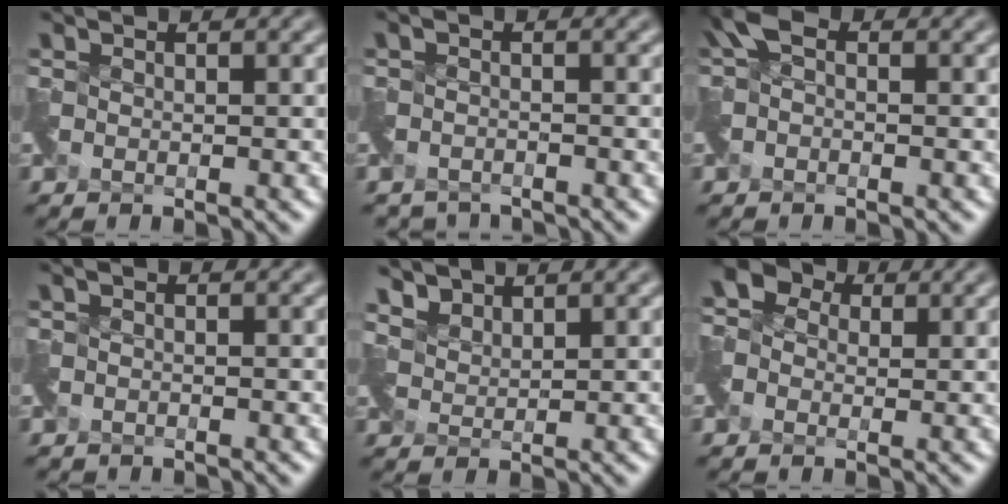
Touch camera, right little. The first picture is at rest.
{"total": 2.6, "force": [-2.5, 0.7, -0.3], "torque": [0.009, -0.020, -0.049]}
{"total": 1.4, "force": [-0.4, 1.0, 0.9], "torque": [-0.022, 0.000, -0.016]}
{"total": 0.9, "force": [-0.8, 0.3, -0.4], "torque": [0.006, -0.008, -0.017]}
{"total": 2.8, "force": [2.7, 0.8, 0.1], "torque": [-0.014, 0.001, 0.063]}
{"total": 3.1, "force": [-0.2, 2.8, 1.3], "torque": [-0.033, 0.003, -0.004]}